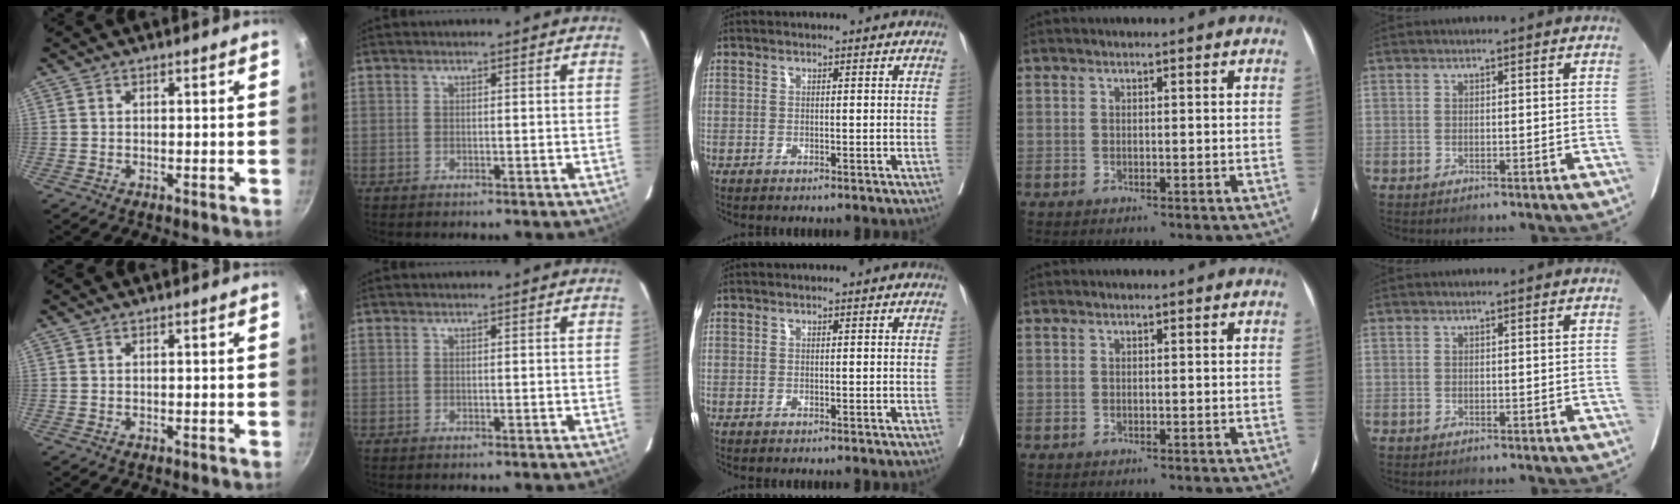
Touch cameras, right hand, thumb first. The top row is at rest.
{}